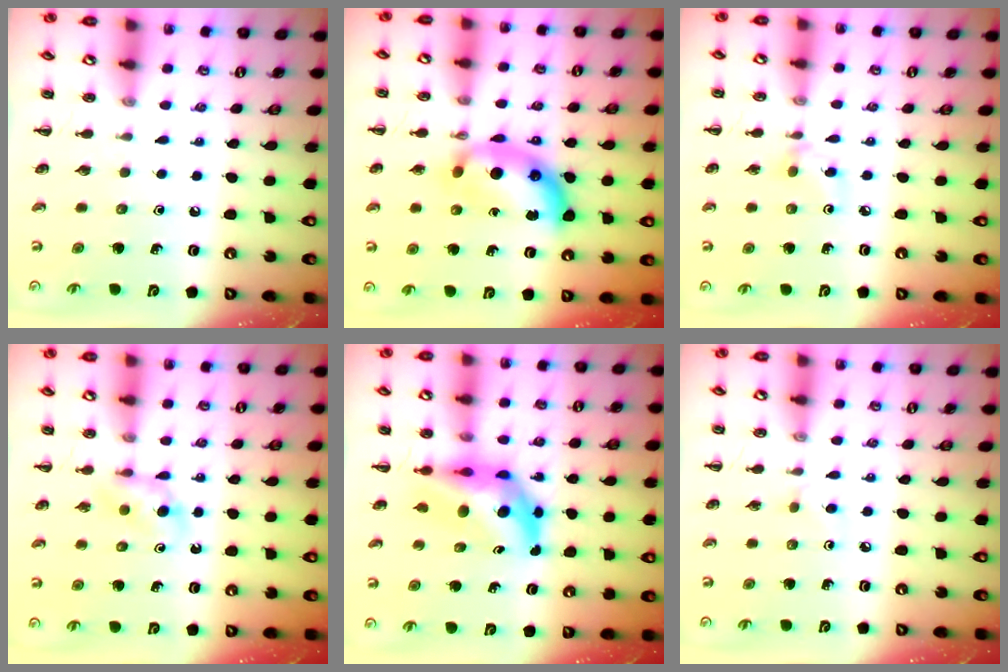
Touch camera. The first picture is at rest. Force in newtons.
{"total": 13.4, "press": 13.4, "slide": 0.3}
{"total": 2.9, "press": 2.8, "slide": 0.8}
{"total": 4.6, "press": 4.3, "slide": 1.4}
{"total": 7.7, "press": 7.1, "slide": 2.9}
{"total": 3.3, "press": 3.0, "slide": 1.4}